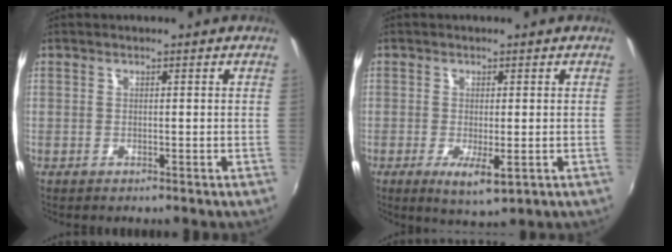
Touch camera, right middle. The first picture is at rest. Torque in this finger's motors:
{"motor_torque": [0.81, -1.33, 0.02, 0.00]}